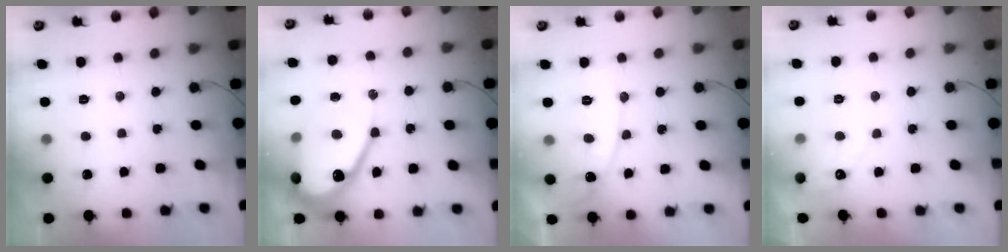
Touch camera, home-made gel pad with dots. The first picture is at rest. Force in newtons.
{"total": 14.7, "press": 14.7, "slide": 0.9}
{"total": 9.9, "press": 9.9, "slide": 0.8}
{"total": 2.5, "press": 2.5, "slide": 0.1}